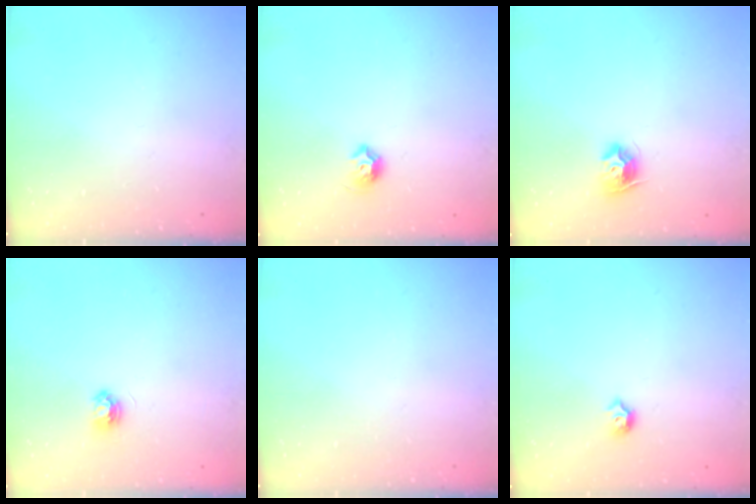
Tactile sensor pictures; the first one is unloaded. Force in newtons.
{"total": 5.7, "press": 5.6, "slide": 1.0}
{"total": 8.7, "press": 8.6, "slide": 0.4}
{"total": 3.7, "press": 3.7, "slide": 0.4}
{"total": 0.0}
{"total": 4.9, "press": 4.8, "slide": 0.9}